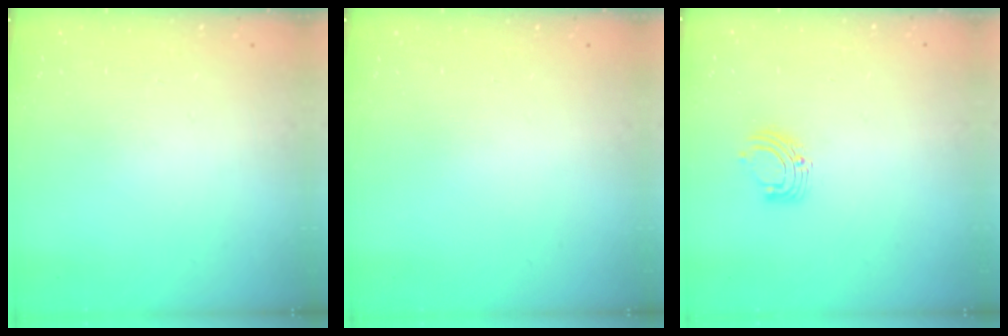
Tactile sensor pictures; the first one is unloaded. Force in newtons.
{"total": 0.0}
{"total": 5.9, "press": 5.9, "slide": 0.6}